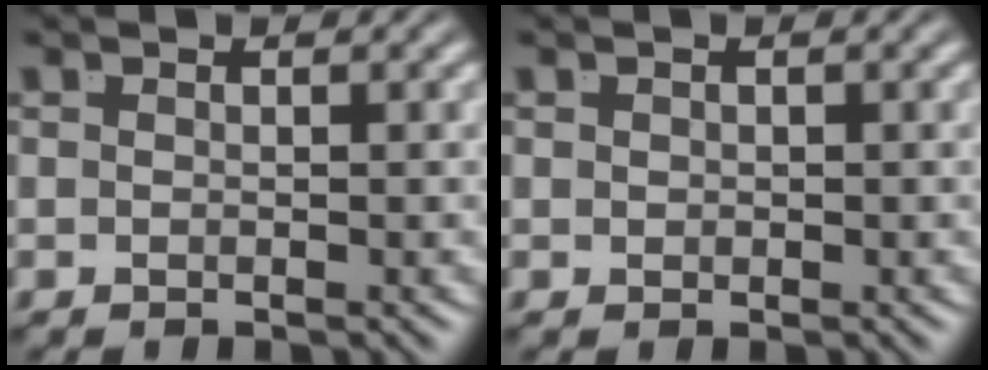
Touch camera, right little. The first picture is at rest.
{"total": 0.0}